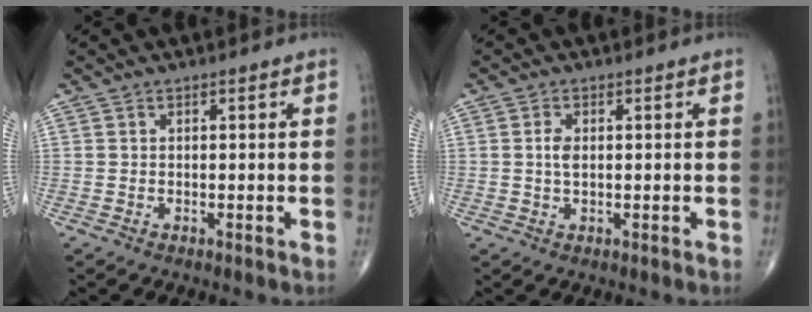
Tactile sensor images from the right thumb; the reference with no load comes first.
{"total": 2.6, "force": [0.3, 1.4, 2.2], "torque": [-0.044, 0.000, 0.005]}